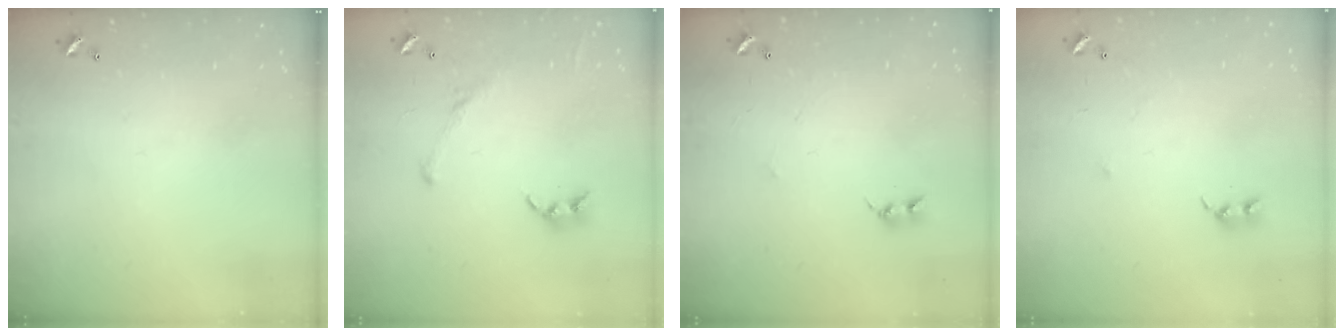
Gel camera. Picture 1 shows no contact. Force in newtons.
{"total": 2.3, "press": 2.1, "slide": 1.0}
{"total": 2.4, "press": 2.4, "slide": 0.4}
{"total": 5.1, "press": 5.0, "slide": 1.0}